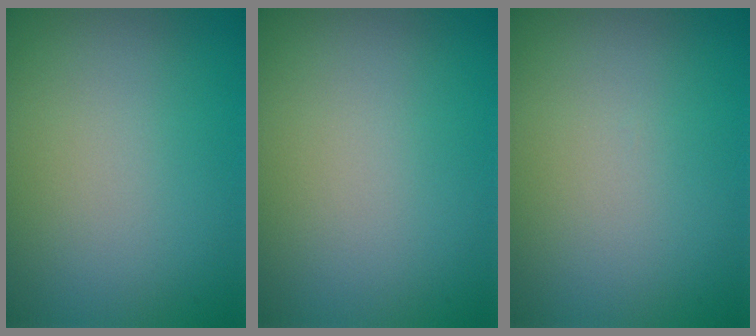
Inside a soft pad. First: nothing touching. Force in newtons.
{"total": 0.0}
{"total": 0.0}